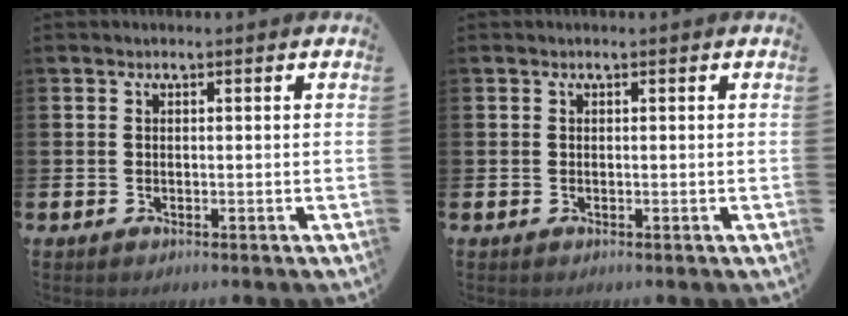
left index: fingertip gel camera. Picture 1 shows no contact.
{"total": 0.0}